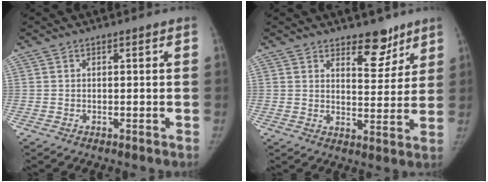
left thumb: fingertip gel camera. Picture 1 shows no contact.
{"total": 7.5, "force": [5.4, 3.6, 3.7], "torque": [-0.017, -0.039, 0.081]}